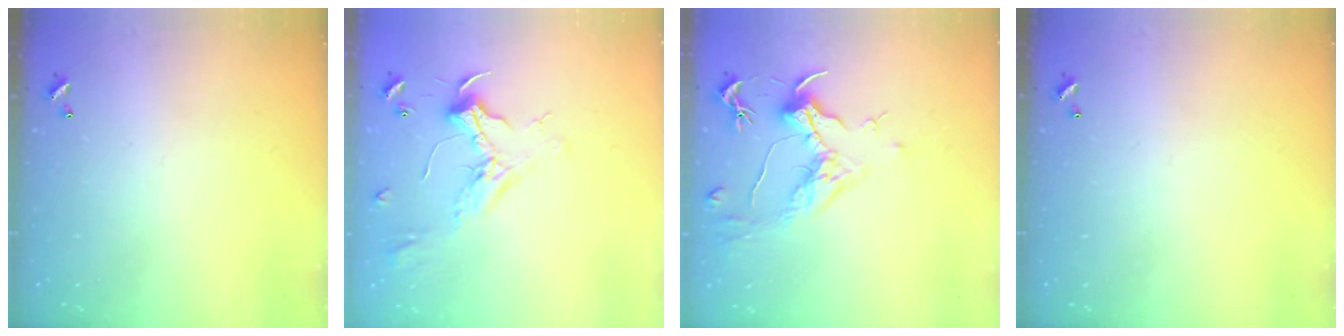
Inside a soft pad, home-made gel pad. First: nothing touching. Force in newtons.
{"total": 2.3, "press": 2.1, "slide": 0.9}
{"total": 1.5, "press": 1.3, "slide": 0.8}
{"total": 0.0}